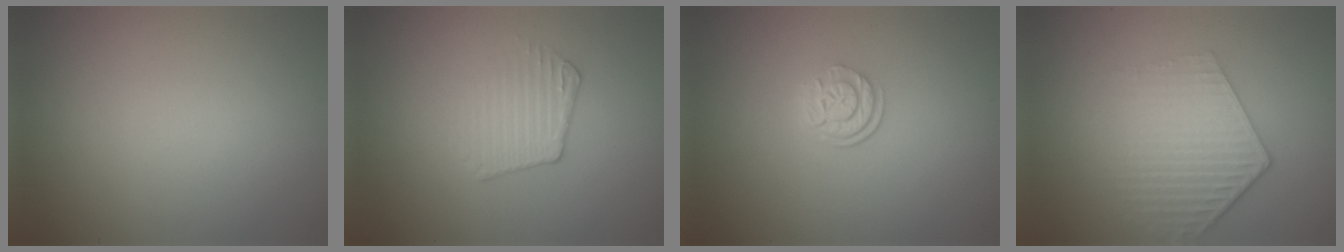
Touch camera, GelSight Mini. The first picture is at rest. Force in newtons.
{"total": 1.8, "press": 1.1, "slide": 1.4}
{"total": 2.4, "press": 1.8, "slide": 1.7}
{"total": 4.2, "press": 3.2, "slide": 2.7}